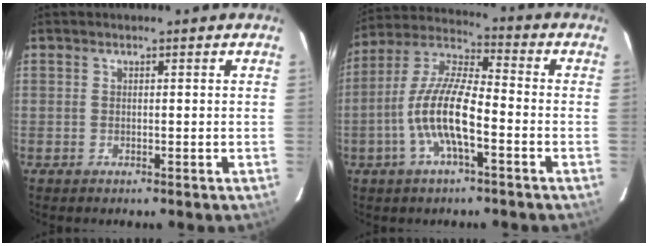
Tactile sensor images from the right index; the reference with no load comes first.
{"total": 12.4, "force": [-4.2, 3.3, 11.2], "torque": [-0.232, 0.001, -0.083]}